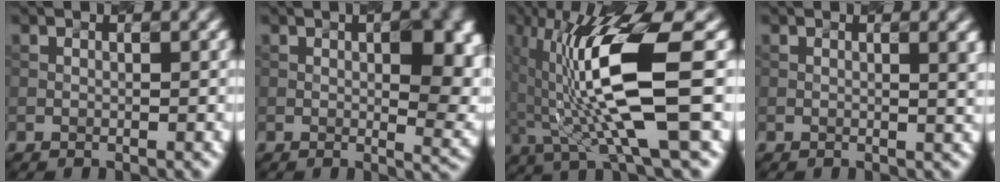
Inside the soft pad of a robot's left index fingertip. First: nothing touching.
{"total": 8.6, "force": [1.5, 3.3, 7.9], "torque": [-0.069, 0.009, 0.027]}
{"total": 10.0, "force": [-0.3, 1.8, 9.8], "torque": [-0.187, -0.001, 0.015]}
{"total": 2.5, "force": [0.7, 0.9, 2.2], "torque": [-0.016, 0.006, 0.007]}